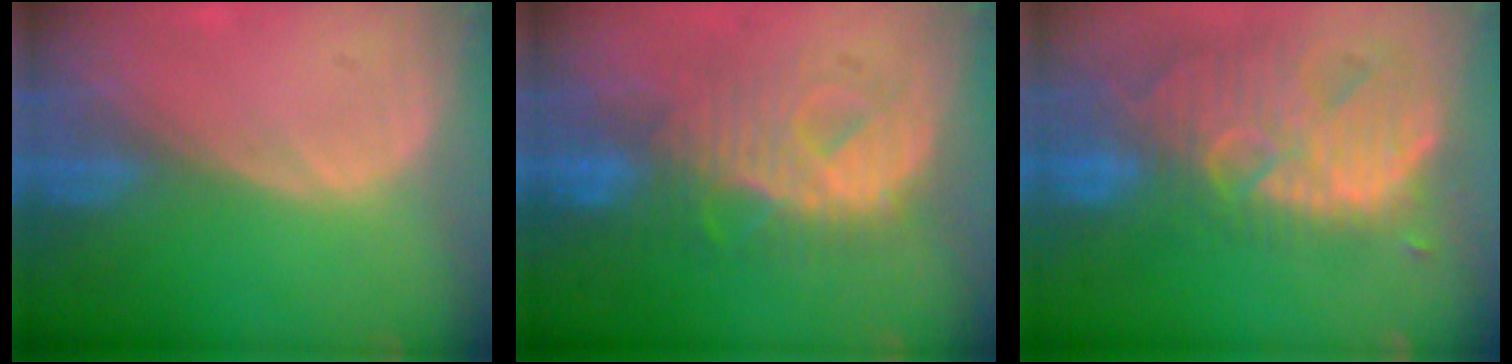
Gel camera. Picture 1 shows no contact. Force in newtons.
{"total": 9.0, "press": 9.0, "slide": 0.3}
{"total": 13.2, "press": 11.4, "slide": 6.6}